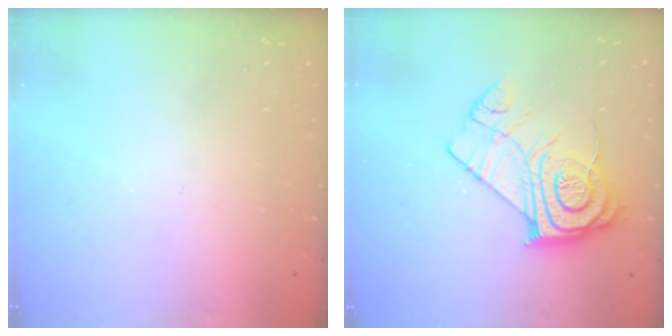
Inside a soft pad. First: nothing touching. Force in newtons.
{"total": 13.5, "press": 13.5, "slide": 1.0}